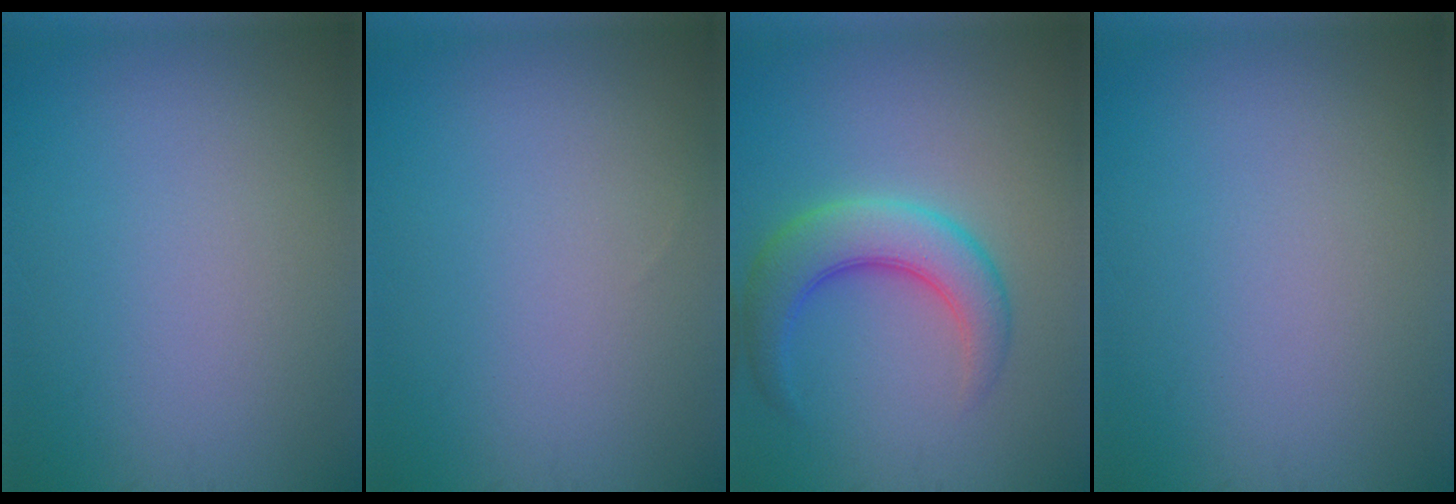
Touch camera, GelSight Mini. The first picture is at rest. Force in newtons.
{"total": 0.0}
{"total": 5.2, "press": 5.2, "slide": 0.1}
{"total": 0.0}